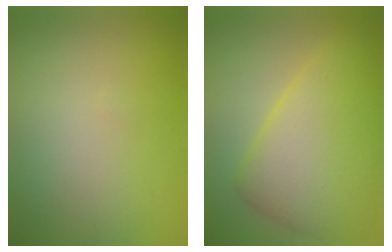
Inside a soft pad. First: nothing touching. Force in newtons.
{"total": 7.8, "press": 7.8, "slide": 0.2}